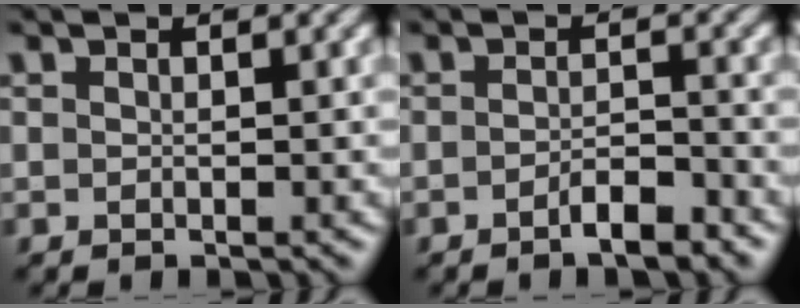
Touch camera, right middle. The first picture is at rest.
{"total": 2.4, "force": [-1.6, 0.6, 1.7], "torque": [-0.028, 0.004, -0.029]}